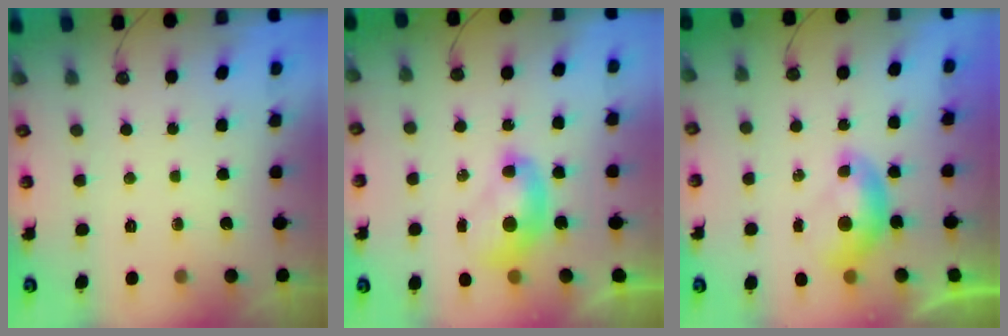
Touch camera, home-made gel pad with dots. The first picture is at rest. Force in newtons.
{"total": 2.2, "press": 2.2, "slide": 0.2}
{"total": 0.0}